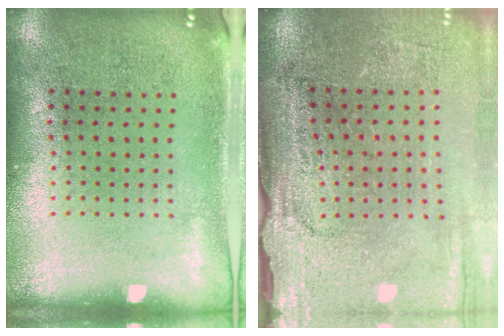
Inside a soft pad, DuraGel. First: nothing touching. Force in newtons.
{"total": 3.7, "press": 3.2, "slide": 1.9}